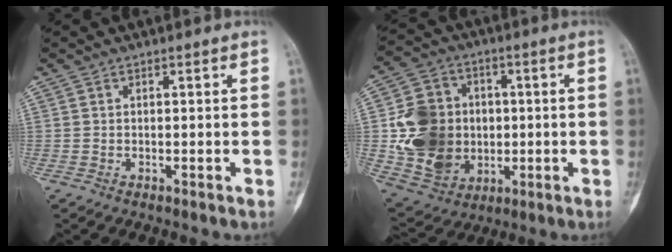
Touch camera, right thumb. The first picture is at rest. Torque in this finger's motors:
{"motor_torque": [1.82, 2.08, 0.91, -0.61, 0.19]}